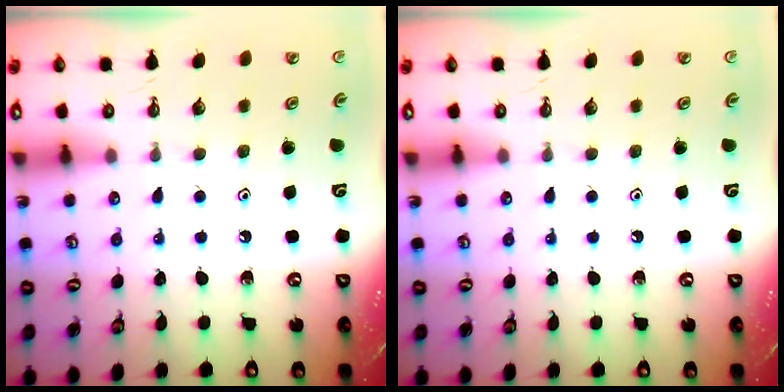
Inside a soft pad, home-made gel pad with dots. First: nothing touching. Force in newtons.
{"total": 0.0}